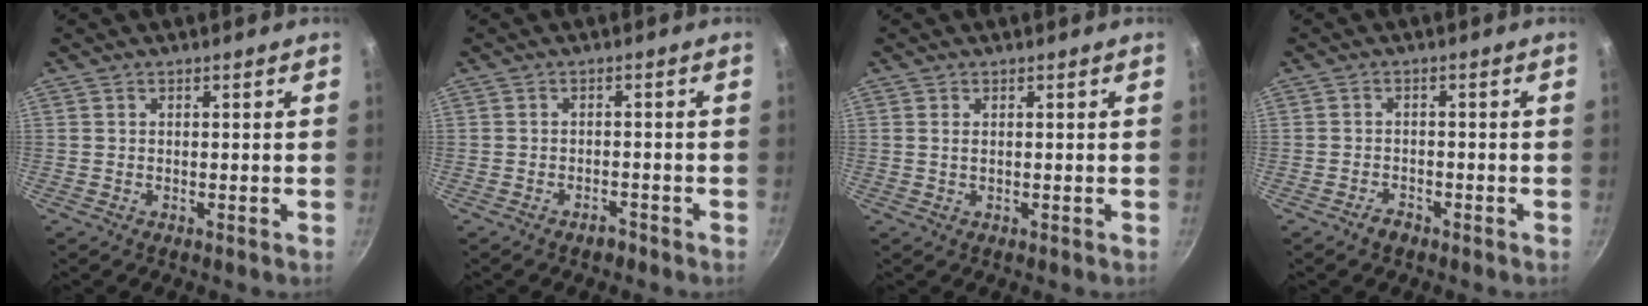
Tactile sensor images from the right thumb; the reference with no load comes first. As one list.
[{"total": 1.8, "force": [-1.5, 0.8, 0.6], "torque": [-0.001, 0.019, -0.016]}, {"total": 1.0, "force": [0.2, 0.5, 0.9], "torque": [-0.017, 0.001, 0.003]}, {"total": 2.0, "force": [-1.6, 1.1, 0.7], "torque": [-0.006, 0.019, -0.024]}]